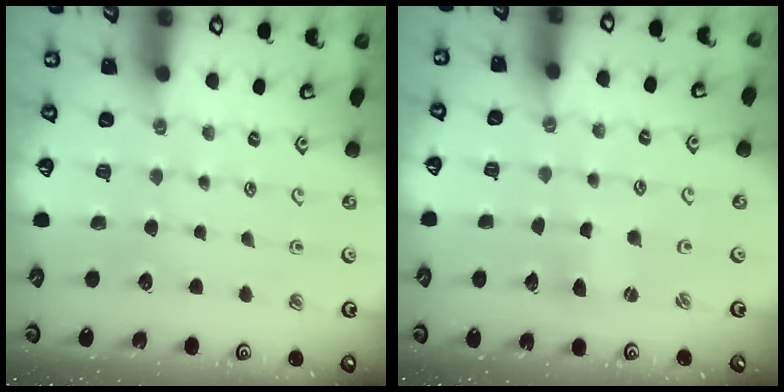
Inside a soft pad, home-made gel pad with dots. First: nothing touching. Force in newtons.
{"total": 1.5, "press": 1.4, "slide": 0.3}